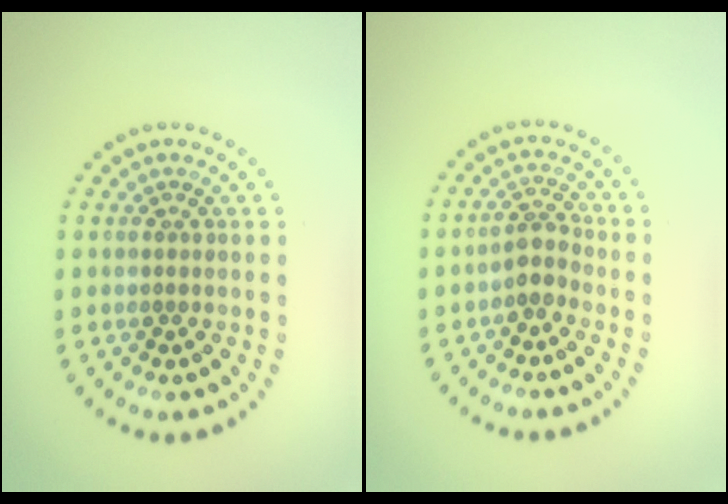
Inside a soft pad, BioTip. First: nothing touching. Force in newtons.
{"total": 1.8, "press": 1.5, "slide": 1.0}